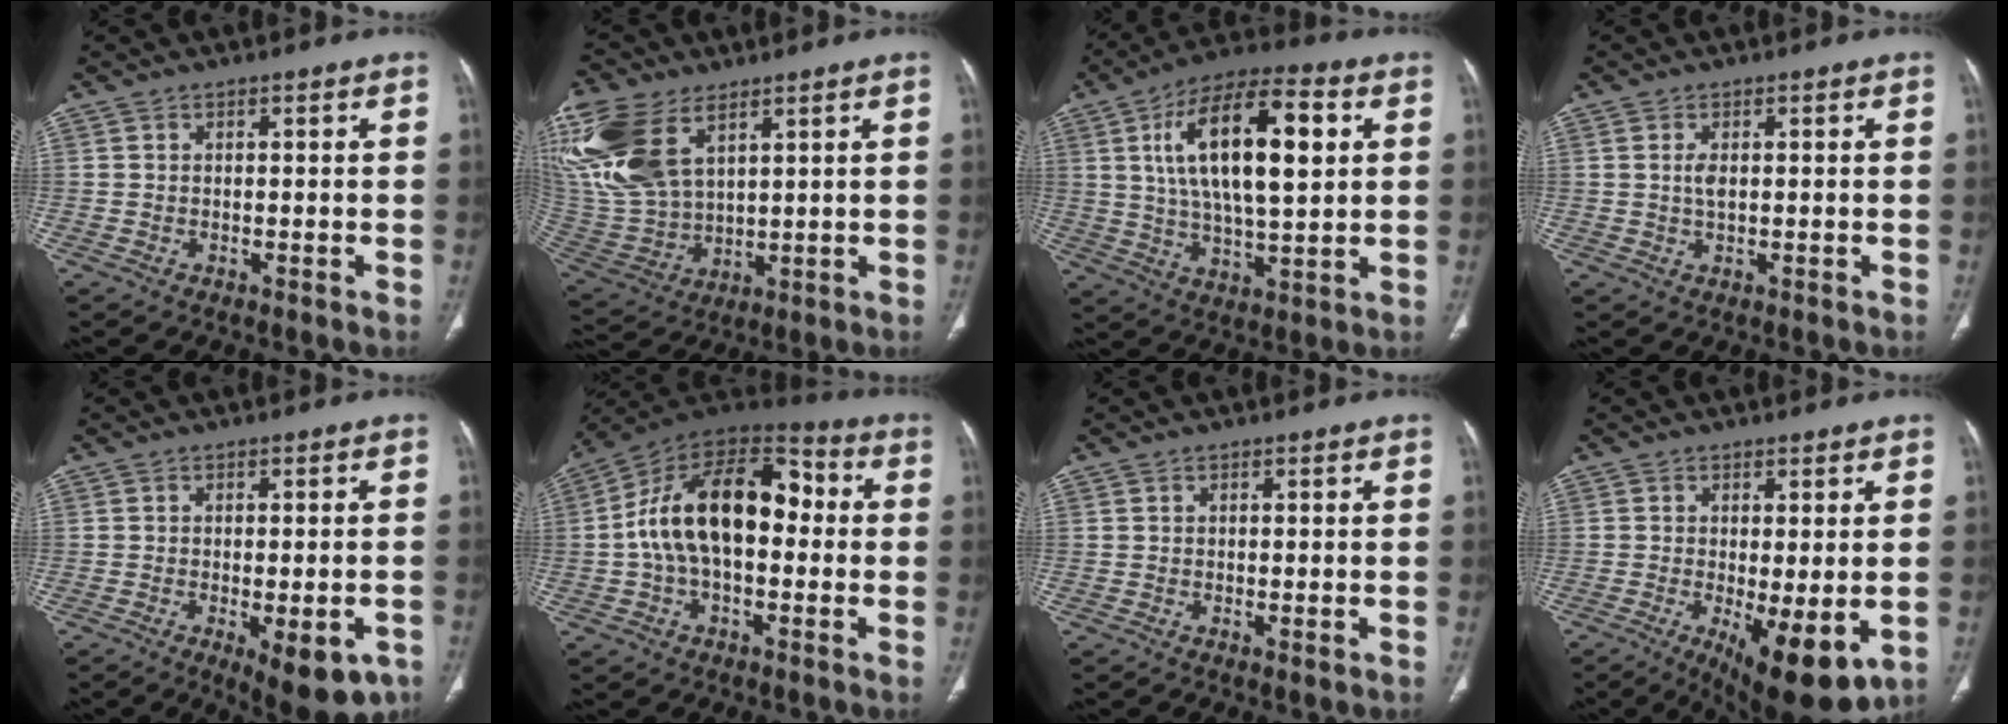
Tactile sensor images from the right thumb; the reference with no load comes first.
{"total": 22.5, "force": [10.3, 13.0, 15.2], "torque": [-0.364, -0.011, 0.214]}
{"total": 20.3, "force": [5.1, 8.1, 17.9], "torque": [-0.298, 0.005, 0.083]}
{"total": 2.0, "force": [0.3, 0.9, 1.7], "torque": [-0.037, -0.001, 0.008]}
{"total": 10.6, "force": [-5.0, 4.2, 8.4], "torque": [-0.098, 0.004, -0.060]}
{"total": 19.7, "force": [0.4, 11.4, 16.1], "torque": [-0.262, 0.048, -0.001]}
{"total": 0.8, "force": [-0.2, 0.2, 0.7], "torque": [-0.019, -0.005, -0.004]}
{"total": 12.3, "force": [-3.5, 4.1, 11.0], "torque": [-0.163, -0.026, -0.042]}